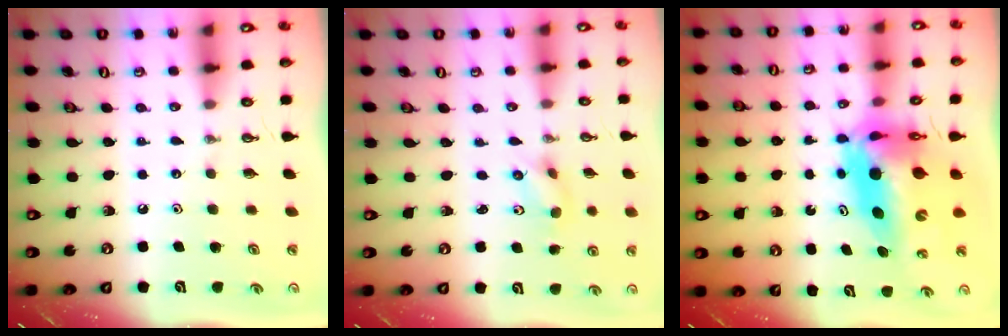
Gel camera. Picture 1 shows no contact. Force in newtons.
{"total": 2.3, "press": 2.2, "slide": 0.8}
{"total": 14.3, "press": 14.0, "slide": 2.8}